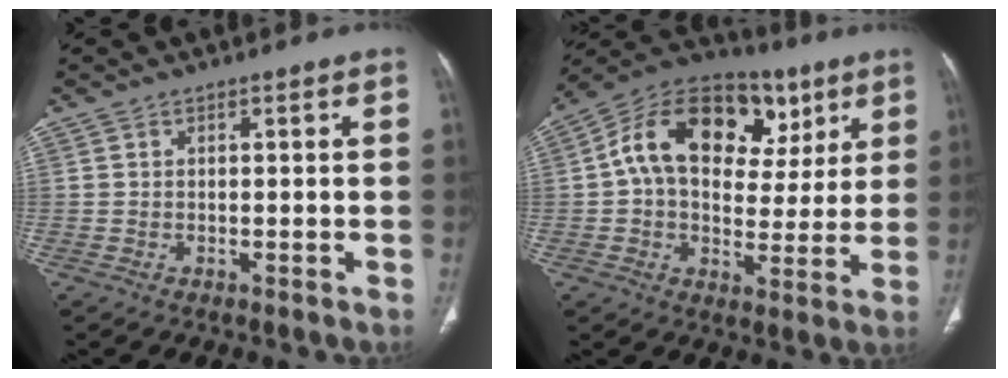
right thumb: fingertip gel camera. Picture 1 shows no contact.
{"total": 21.9, "force": [7.0, 14.7, 14.7], "torque": [-0.195, 0.025, 0.104]}